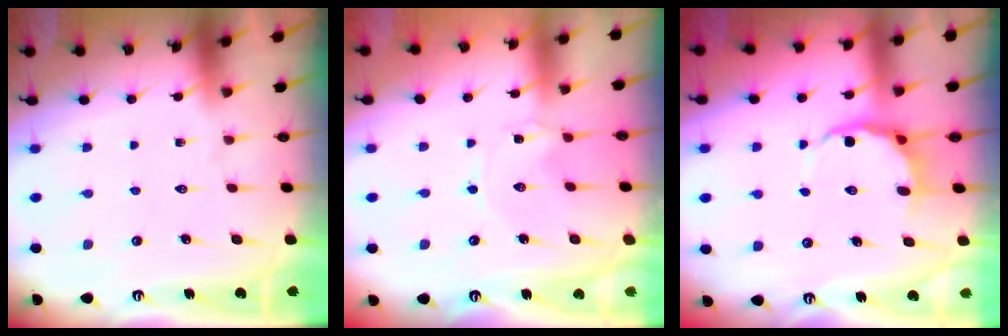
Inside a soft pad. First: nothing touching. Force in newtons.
{"total": 0.0}
{"total": 7.0, "press": 6.7, "slide": 2.0}